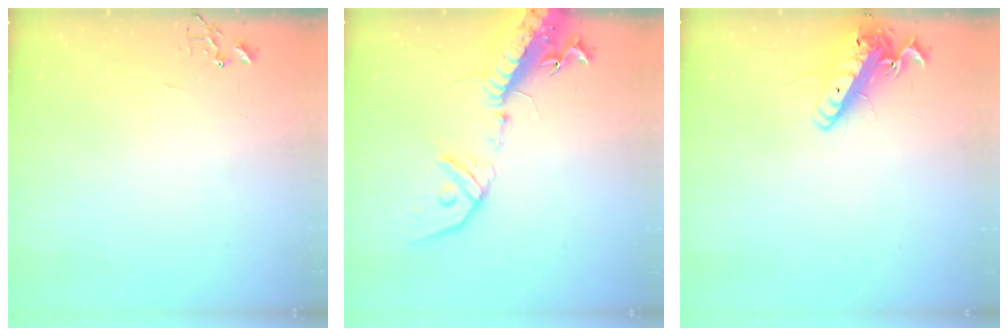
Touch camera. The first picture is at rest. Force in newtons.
{"total": 20.4, "press": 19.9, "slide": 4.3}
{"total": 14.0, "press": 13.8, "slide": 2.7}